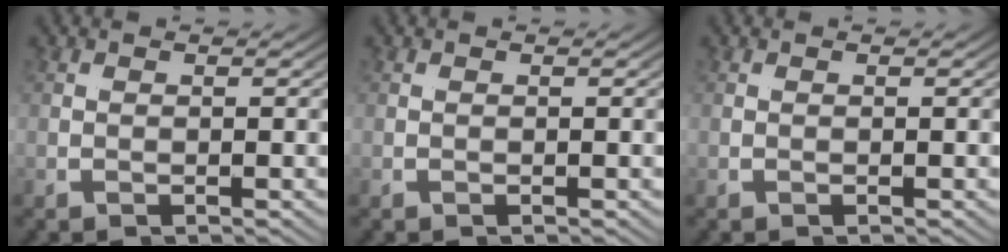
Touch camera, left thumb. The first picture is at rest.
{"total": 0.0}
{"total": 0.0}